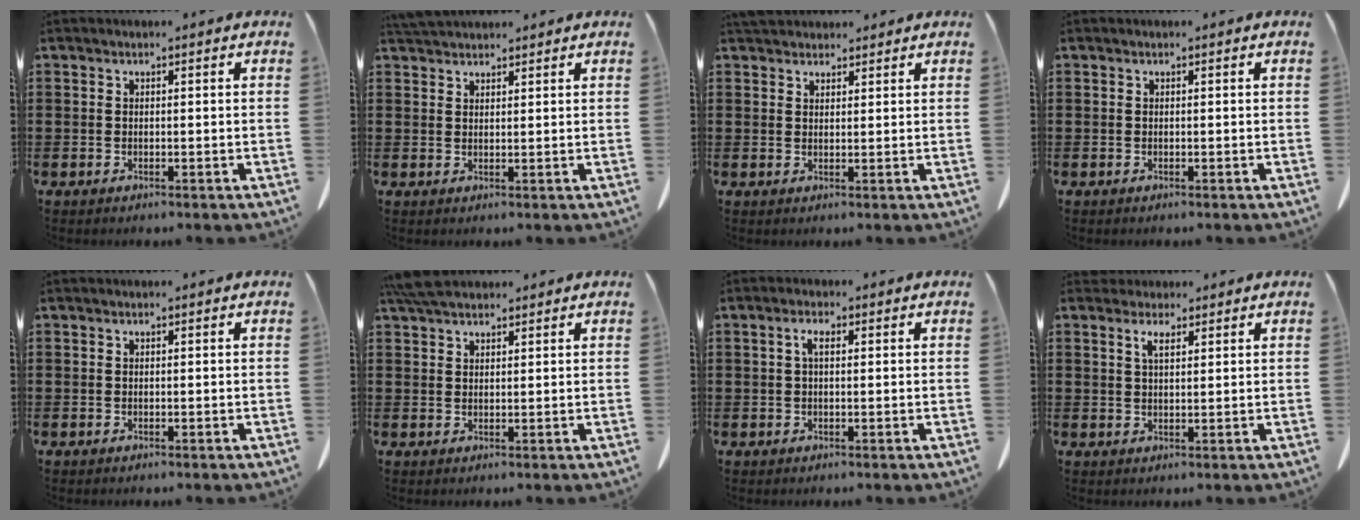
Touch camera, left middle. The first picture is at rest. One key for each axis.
{"total": 2.8, "fx": 2.7, "fy": 0.6, "fz": 0.6, "tx": -0.020, "ty": -0.004, "tz": 0.053}
{"total": 2.7, "fx": 2.5, "fy": 0.8, "fz": 0.3, "tx": -0.012, "ty": -0.004, "tz": 0.051}
{"total": 0.0}
{"total": 0.0}
{"total": 4.5, "fx": 3.9, "fy": 1.2, "fz": 2.0, "tx": -0.050, "ty": -0.002, "tz": 0.075}
{"total": 2.4, "fx": 0.5, "fy": 0.9, "fz": 2.2, "tx": -0.046, "ty": 0.005, "tz": 0.009}
{"total": 2.8, "fx": 2.0, "fy": 0.8, "fz": 1.8, "tx": -0.040, "ty": 0.002, "tz": 0.036}